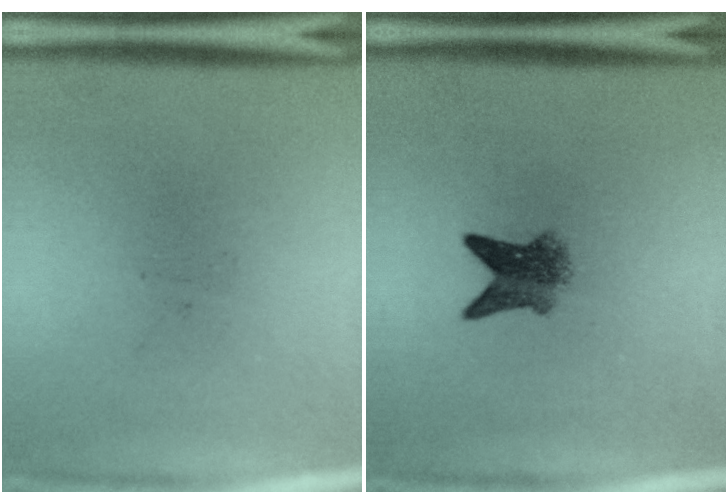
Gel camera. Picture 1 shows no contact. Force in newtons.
{"total": 3.9}